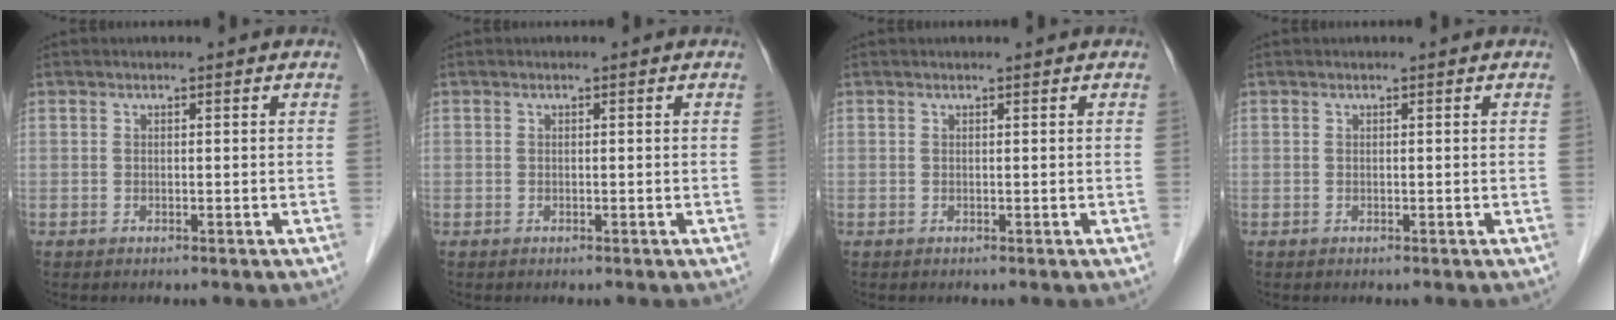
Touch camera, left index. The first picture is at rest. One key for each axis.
{"total": 0.0}
{"total": 0.8, "fx": 0.7, "fy": -0.1, "fz": 0.4, "tx": -0.004, "ty": 0.008, "tz": 0.010}
{"total": 0.0}